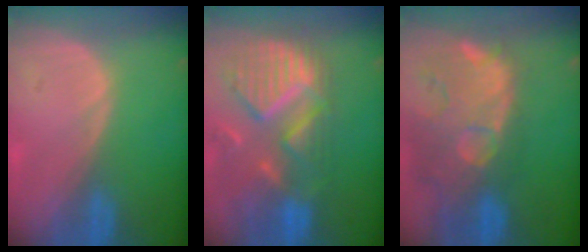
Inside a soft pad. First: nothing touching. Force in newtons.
{"total": 12.6, "press": 10.7, "slide": 6.8}
{"total": 14.4, "press": 11.7, "slide": 8.5}